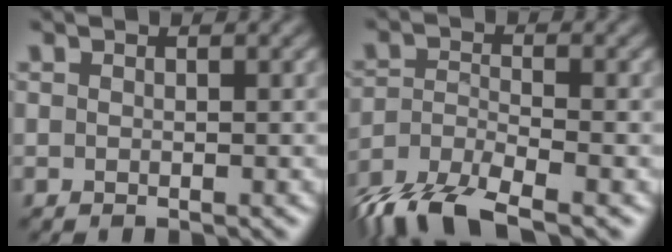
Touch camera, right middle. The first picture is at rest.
{"total": 6.1, "force": [-5.0, 1.7, 3.1], "torque": [-0.065, -0.003, -0.102]}